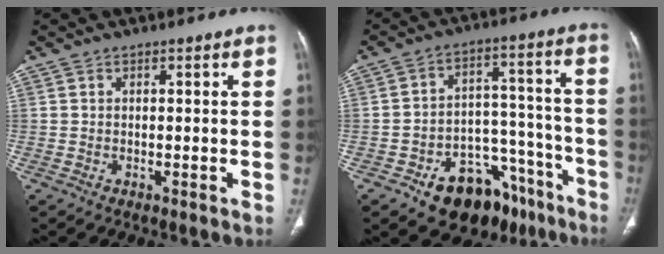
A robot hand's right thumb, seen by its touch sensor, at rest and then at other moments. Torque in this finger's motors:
{"motor_torque": [1.67, 1.08, -0.07, -0.13, 0.27]}